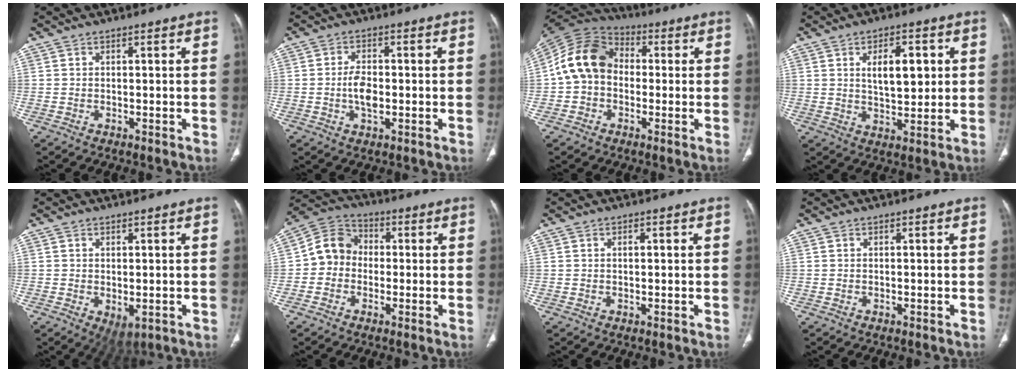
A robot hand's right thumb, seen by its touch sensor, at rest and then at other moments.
{"total": 4.8, "force": [-0.7, 2.6, 4.0], "torque": [-0.070, 0.004, -0.014]}
{"total": 12.5, "force": [-0.2, 10.0, 7.4], "torque": [-0.130, 0.035, -0.021]}
{"total": 8.5, "force": [2.3, 4.1, 7.1], "torque": [-0.090, -0.009, 0.042]}
{"total": 3.7, "force": [-0.9, 2.1, 2.9], "torque": [-0.039, -0.006, 0.002]}
{"total": 8.4, "force": [-0.7, 7.5, 3.7], "torque": [-0.047, 0.032, -0.029]}
{"total": 1.1, "force": [0.3, 0.4, 0.9], "torque": [-0.016, 0.004, 0.005]}
{"total": 0.0}